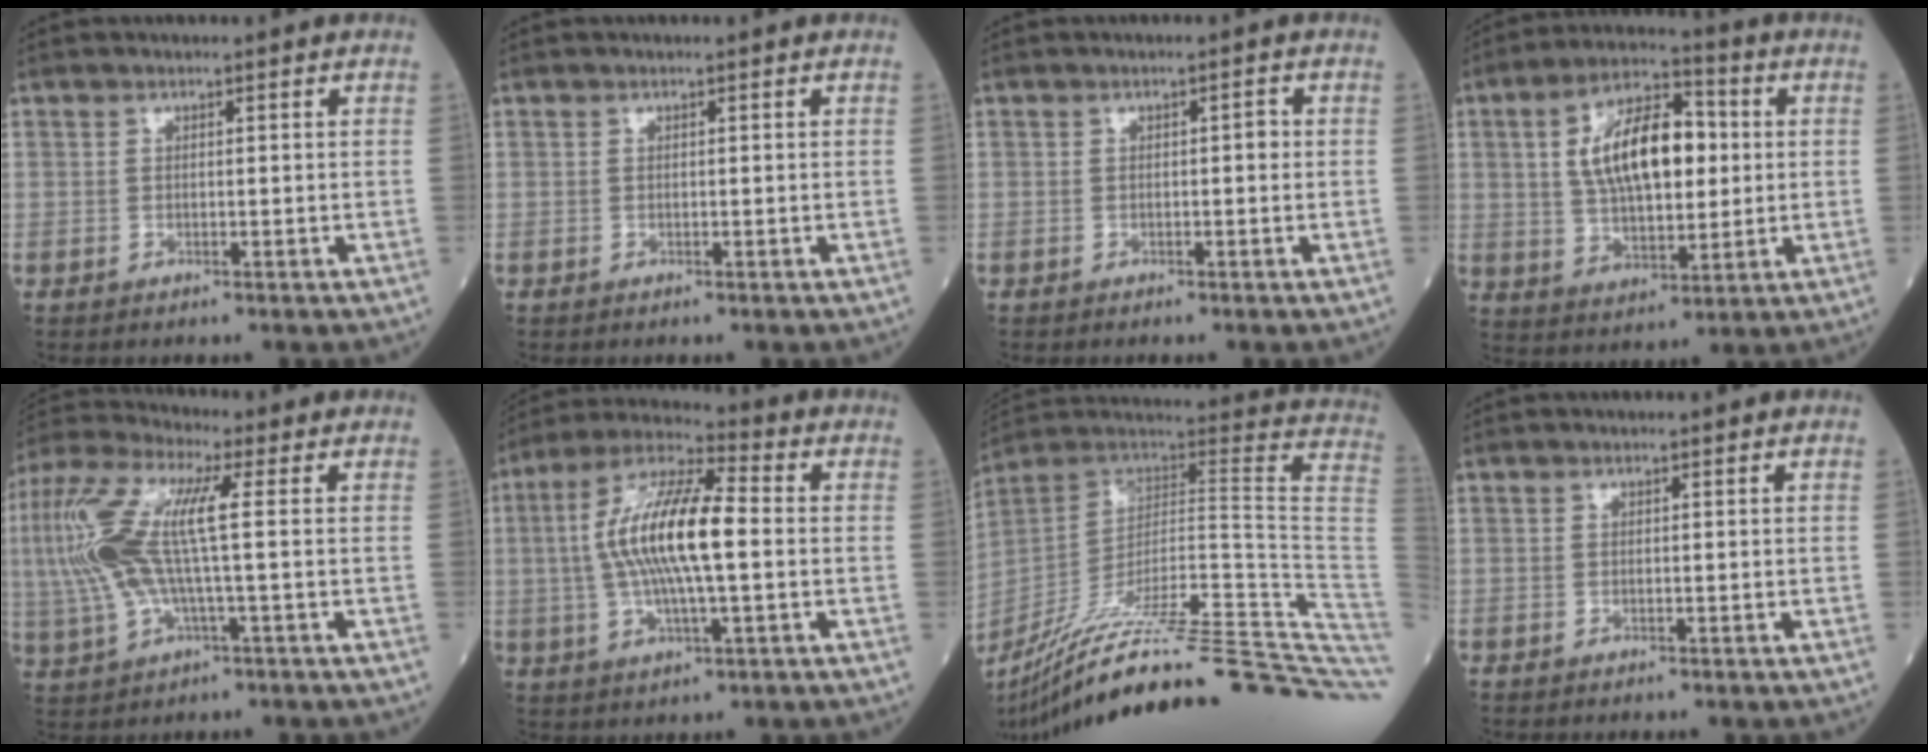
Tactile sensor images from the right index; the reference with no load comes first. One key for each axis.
{"total": 0.0}
{"total": 1.2, "fx": 0.0, "fy": 0.4, "fz": 1.1, "tx": -0.013, "ty": 0.003, "tz": -0.002}
{"total": 14.0, "fx": 2.3, "fy": 6.2, "fz": 12.3, "tx": -0.225, "ty": 0.022, "tz": 0.041}
{"total": 15.0, "fx": 1.4, "fy": 3.5, "fz": 14.5, "tx": -0.335, "ty": 0.027, "tz": 0.024}
{"total": 14.6, "fx": 0.2, "fy": 3.2, "fz": 14.3, "tx": -0.285, "ty": 0.017, "tz": -0.001}
{"total": 40.2, "fx": -30.4, "fy": 1.9, "fz": 26.3, "tx": -0.263, "ty": -0.042, "tz": -0.431}
{"total": 0.0}